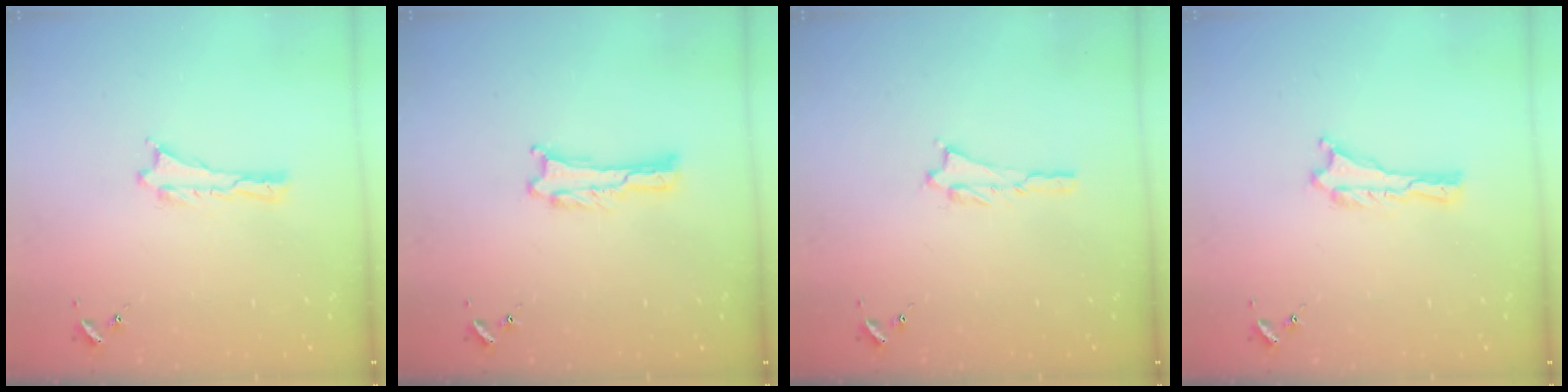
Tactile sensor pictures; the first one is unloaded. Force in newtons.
{"total": 0.0}
{"total": 0.7, "press": 0.7, "slide": 0.1}
{"total": 0.0}